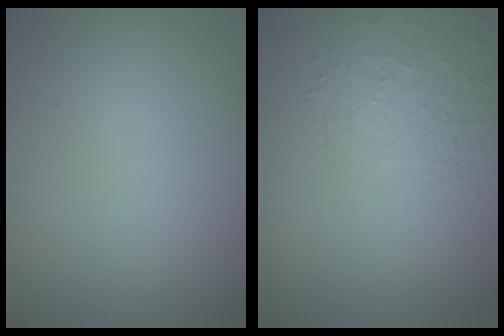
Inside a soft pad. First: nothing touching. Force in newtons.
{"total": 1.5, "press": 0.8, "slide": 1.3}